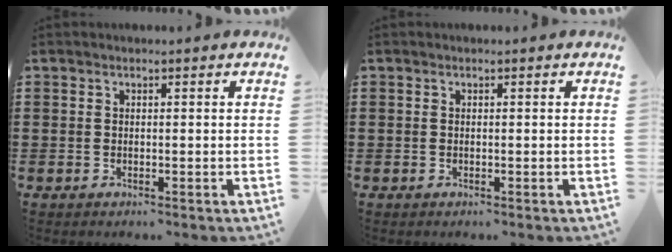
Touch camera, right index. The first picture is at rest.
{"total": 0.0}